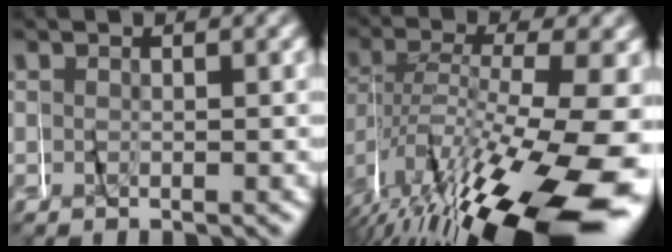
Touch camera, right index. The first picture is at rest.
{"total": 13.2, "force": [-5.0, 5.7, 10.8], "torque": [-0.165, -0.012, -0.064]}